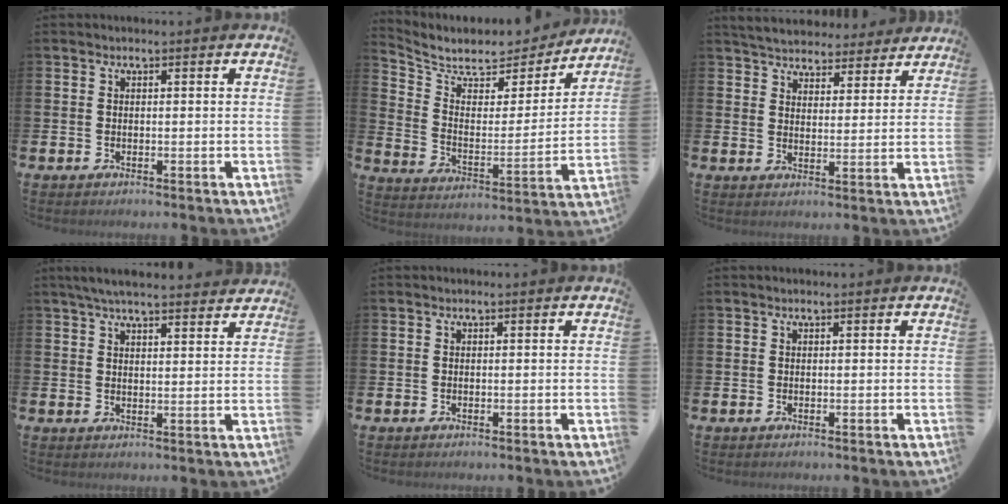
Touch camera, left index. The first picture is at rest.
{"total": 7.3, "force": [6.5, 3.0, 1.6], "torque": [-0.062, -0.058, 0.107]}
{"total": 5.3, "force": [5.2, 1.3, 0.2], "torque": [-0.019, -0.035, 0.090]}
{"total": 5.2, "force": [4.9, 0.6, 1.7], "torque": [-0.036, -0.016, 0.088]}
{"total": 0.0}
{"total": 0.0}